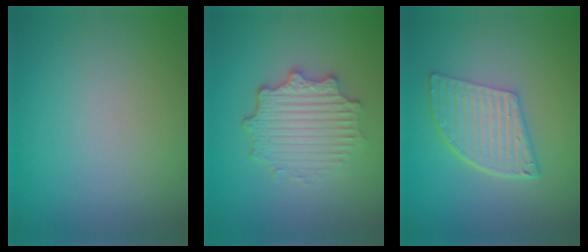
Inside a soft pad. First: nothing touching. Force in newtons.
{"total": 4.6, "press": 3.6, "slide": 2.8}
{"total": 5.7, "press": 4.1, "slide": 4.0}